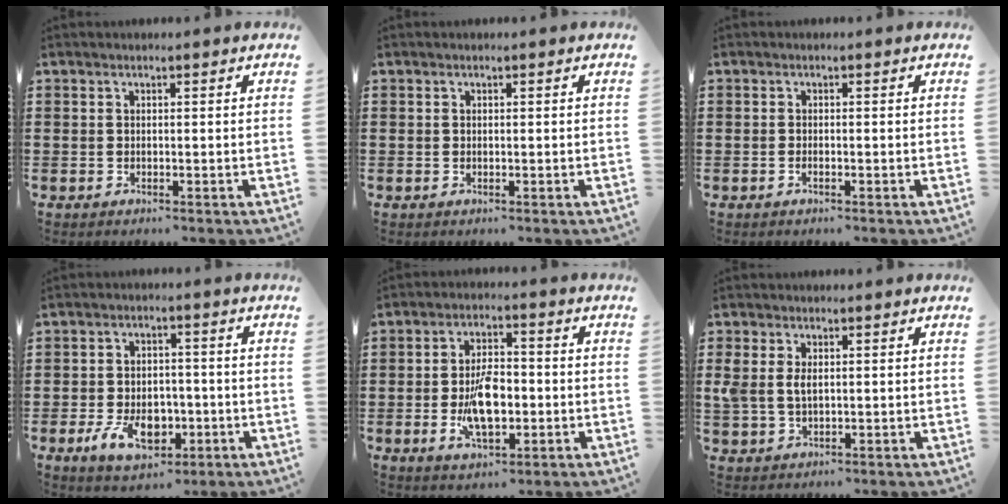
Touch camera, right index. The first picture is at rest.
{"total": 0.0}
{"total": 0.6, "force": [-0.4, 0.1, 0.5], "torque": [-0.011, -0.005, -0.006]}
{"total": 7.5, "force": [-2.7, 4.7, 5.3], "torque": [-0.099, -0.002, -0.054]}
{"total": 8.7, "force": [-1.6, 4.2, 7.4], "torque": [-0.146, -0.002, -0.033]}
{"total": 3.4, "force": [0.6, 1.9, 2.8], "torque": [-0.067, 0.006, 0.008]}